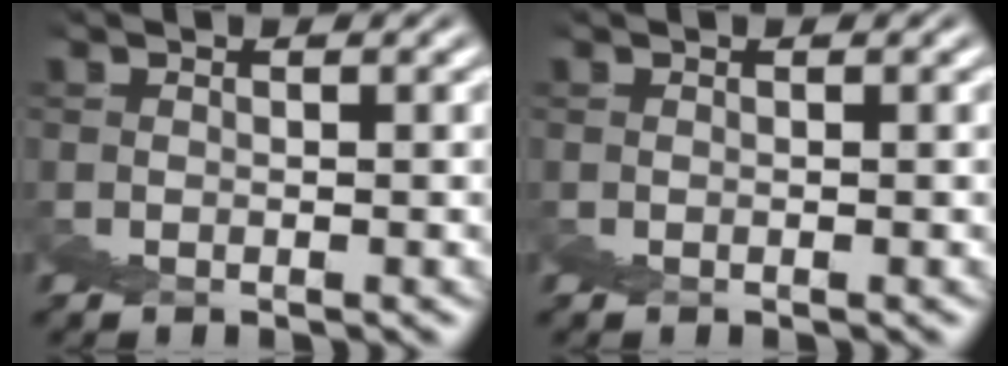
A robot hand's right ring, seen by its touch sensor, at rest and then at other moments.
{"total": 0.0}